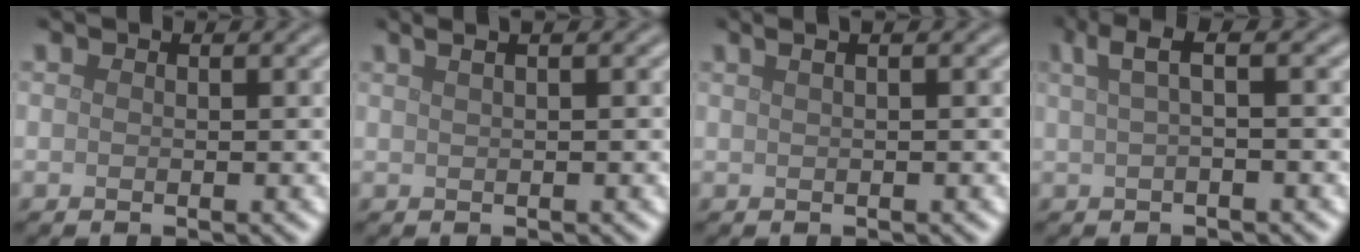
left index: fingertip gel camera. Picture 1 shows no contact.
{"total": 4.5, "force": [2.4, 2.2, 3.1], "torque": [-0.019, 0.035, 0.008]}
{"total": 3.9, "force": [2.0, 2.0, 2.8], "torque": [-0.018, 0.027, 0.003]}
{"total": 2.9, "force": [0.9, 0.8, 2.6], "torque": [-0.044, 0.007, 0.016]}